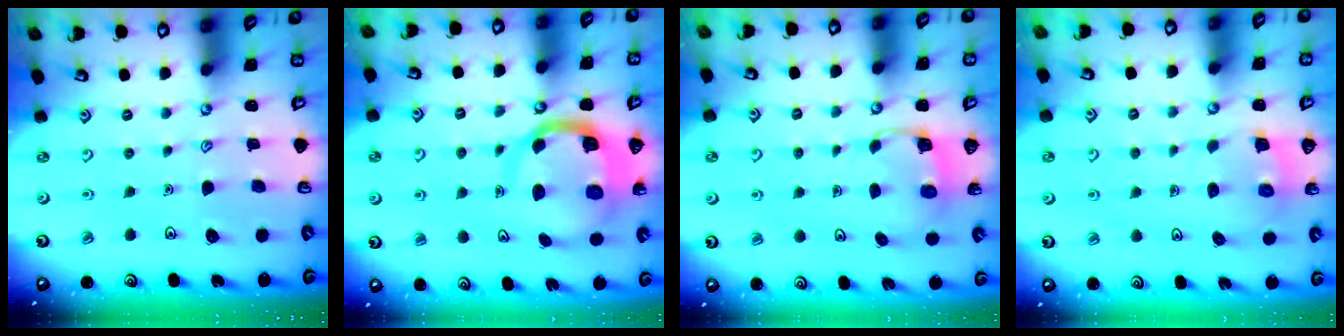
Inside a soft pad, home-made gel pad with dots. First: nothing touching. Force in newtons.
{"total": 9.6, "press": 9.6, "slide": 1.2}
{"total": 2.8, "press": 2.8, "slide": 0.2}
{"total": 3.2, "press": 3.2, "slide": 0.2}